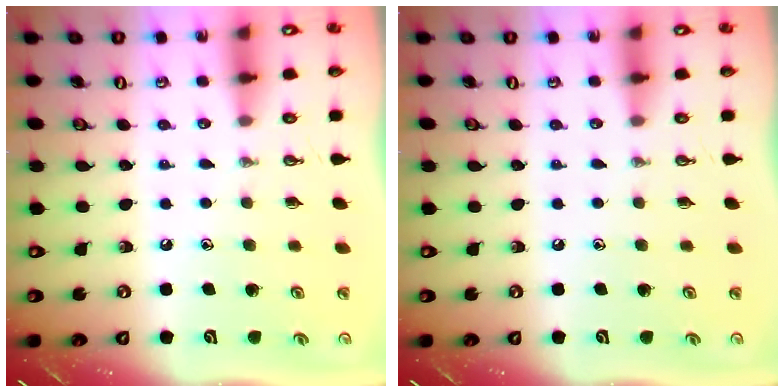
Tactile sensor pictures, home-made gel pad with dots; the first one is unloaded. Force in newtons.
{"total": 0.0}